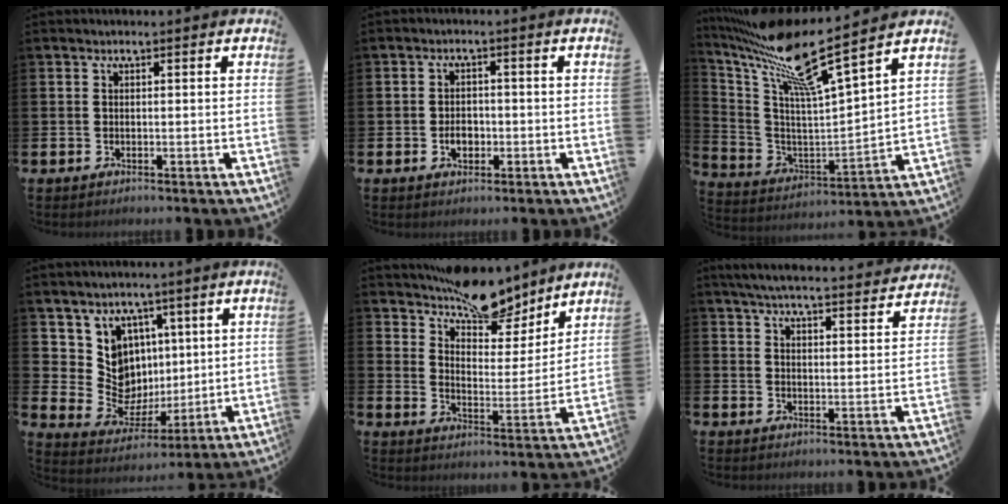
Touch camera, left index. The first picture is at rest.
{"total": 2.6, "force": [-0.8, 1.9, 1.6], "torque": [-0.015, -0.004, -0.021]}
{"total": 13.5, "force": [10.4, 1.5, 8.6], "torque": [-0.204, -0.061, 0.169]}
{"total": 7.8, "force": [3.0, 7.0, 1.6], "torque": [-0.076, -0.035, 0.063]}
{"total": 10.8, "force": [9.6, 3.5, 3.5], "torque": [-0.062, -0.065, 0.172]}
{"total": 5.7, "force": [5.6, 0.3, 1.2], "torque": [-0.036, -0.040, 0.096]}